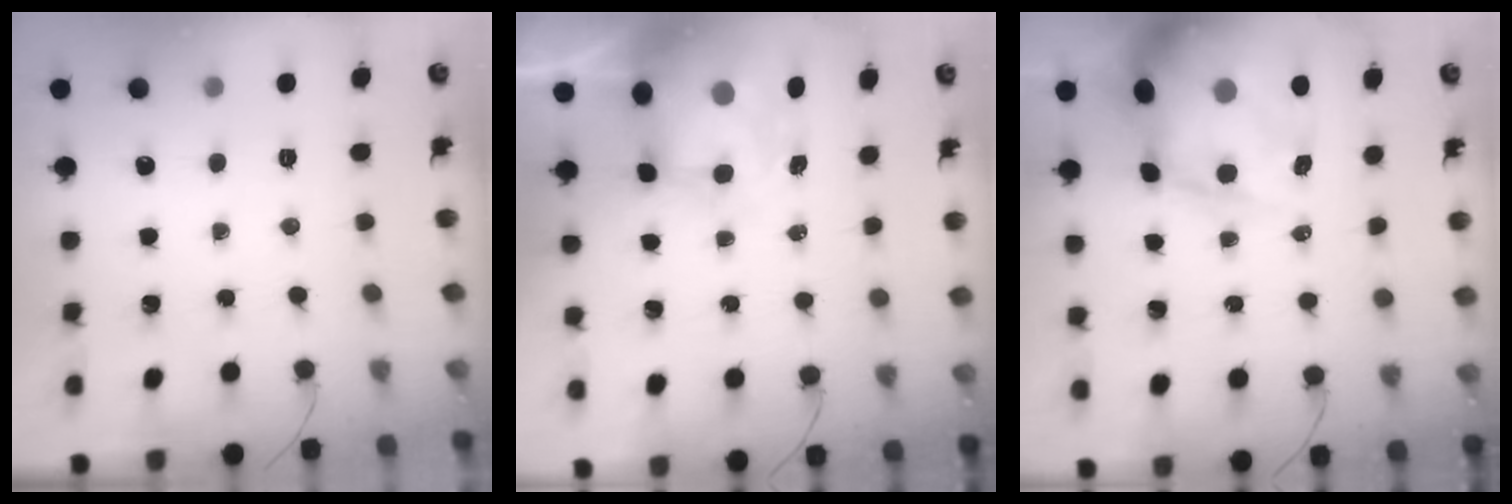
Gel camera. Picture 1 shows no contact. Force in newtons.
{"total": 7.9, "press": 7.8, "slide": 1.4}
{"total": 17.3, "press": 16.7, "slide": 4.4}